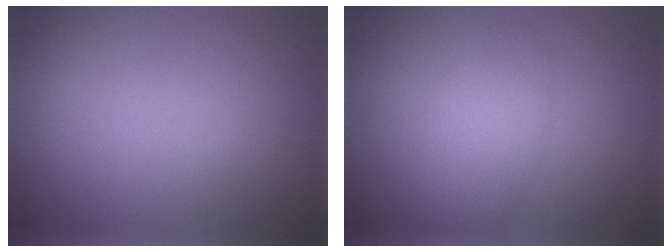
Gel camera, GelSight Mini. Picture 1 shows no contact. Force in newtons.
{"total": 3.0, "press": 3.0, "slide": 0.2}